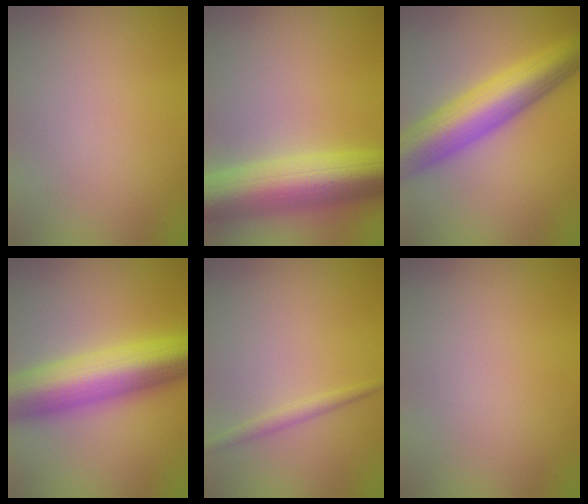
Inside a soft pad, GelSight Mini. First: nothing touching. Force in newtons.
{"total": 9.9, "press": 9.9, "slide": 0.2}
{"total": 9.2, "press": 9.2, "slide": 0.3}
{"total": 10.3, "press": 10.3, "slide": 0.2}
{"total": 1.3, "press": 1.3, "slide": 0.0}
{"total": 0.0}